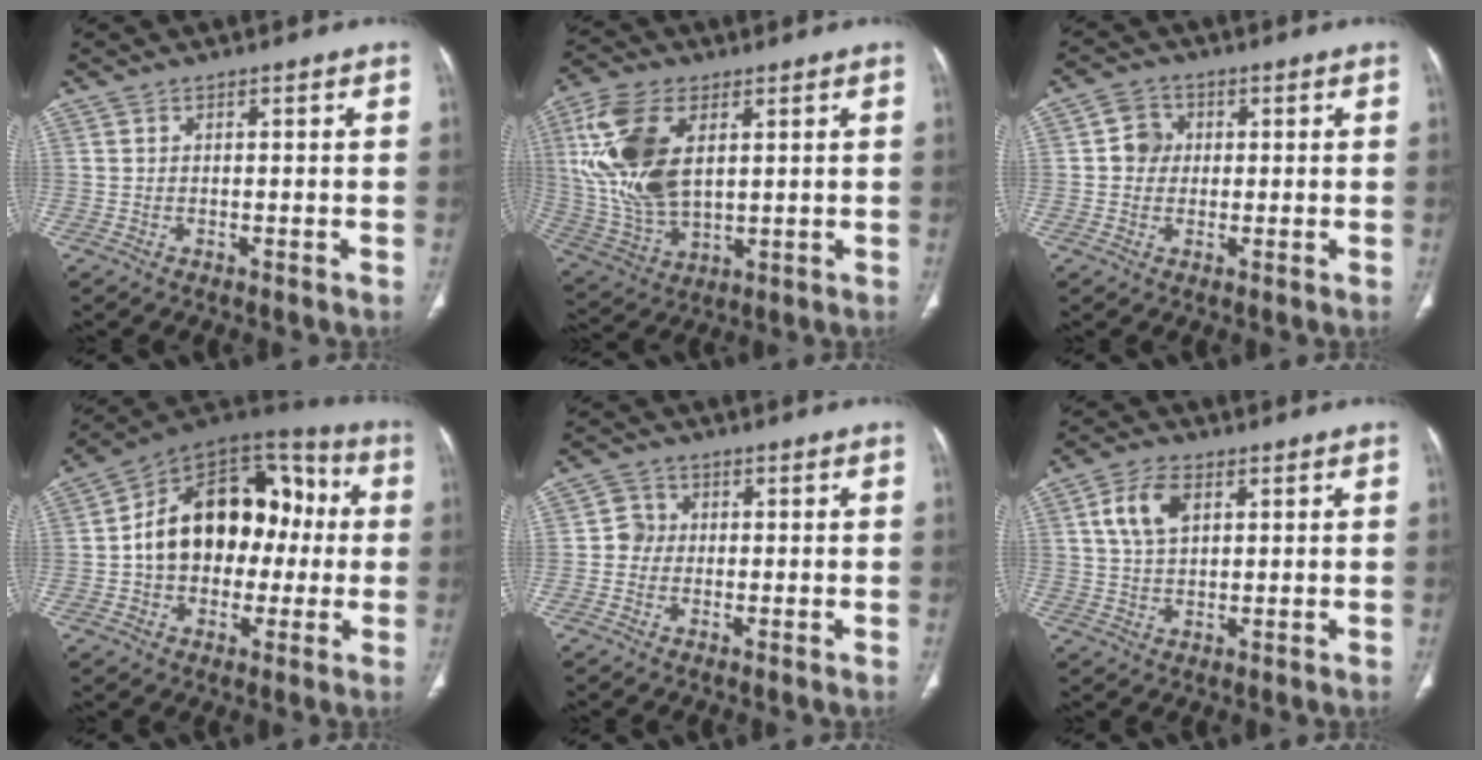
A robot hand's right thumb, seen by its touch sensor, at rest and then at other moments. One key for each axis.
{"total": 17.3, "fx": 4.4, "fy": 9.6, "fz": 13.7, "tx": -0.288, "ty": -0.010, "tz": 0.091}
{"total": 4.3, "fx": 0.5, "fy": 4.0, "fz": 1.6, "tx": -0.007, "ty": 0.006, "tz": 0.003}
{"total": 21.4, "fx": 0.3, "fy": 14.9, "fz": 15.4, "tx": -0.204, "ty": 0.049, "tz": 0.002}
{"total": 3.1, "fx": -0.2, "fy": 2.9, "fz": 0.8, "tx": 0.007, "ty": 0.010, "tz": -0.011}
{"total": 7.2, "fx": 2.5, "fy": 4.4, "fz": 5.2, "tx": -0.098, "ty": 0.001, "tz": 0.047}